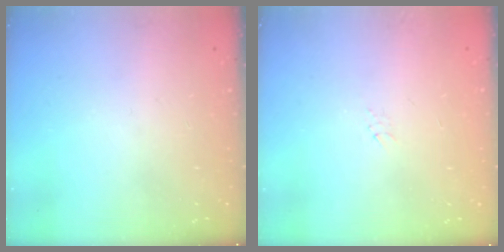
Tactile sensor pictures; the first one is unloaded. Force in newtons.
{"total": 3.0, "press": 3.0, "slide": 0.1}